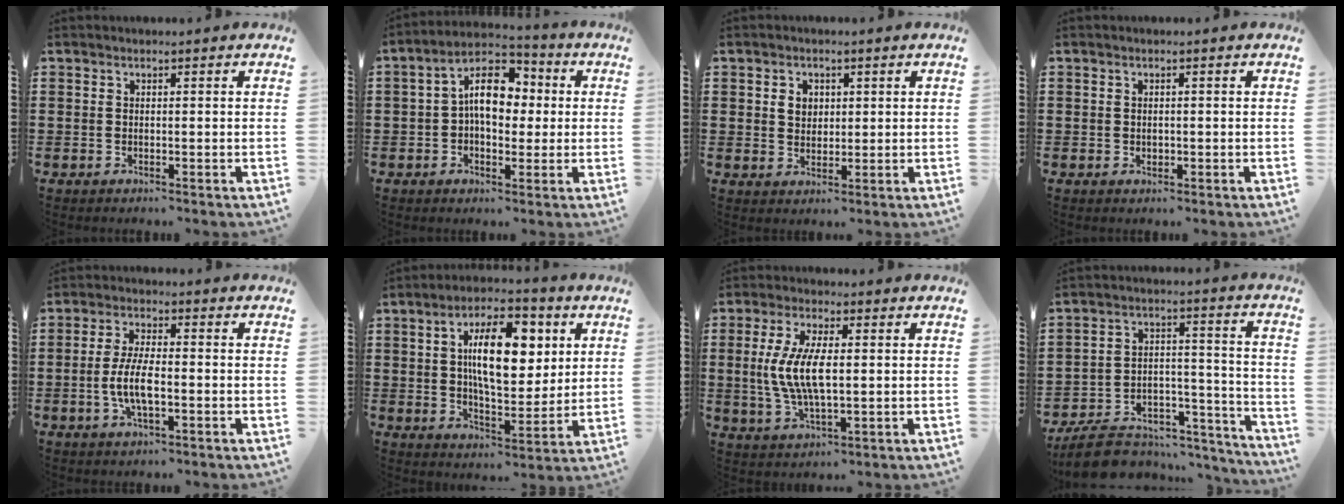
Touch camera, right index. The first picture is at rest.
{"total": 9.5, "force": [0.8, 5.7, 7.6], "torque": [-0.126, 0.015, 0.010]}
{"total": 2.7, "force": [0.8, 2.3, 1.2], "torque": [-0.032, 0.011, 0.013]}
{"total": 0.6, "force": [0.1, 0.6, 0.2], "torque": [-0.005, 0.004, 0.001]}
{"total": 6.1, "force": [-1.4, 2.0, 5.6], "torque": [-0.130, -0.006, -0.036]}
{"total": 13.0, "force": [3.4, 5.8, 11.1], "torque": [-0.179, 0.005, 0.051]}
{"total": 8.9, "force": [0.3, 3.5, 8.2], "torque": [-0.186, -0.002, -0.004]}
{"total": 8.8, "force": [-7.6, 3.3, 3.0], "torque": [-0.049, 0.024, -0.142]}